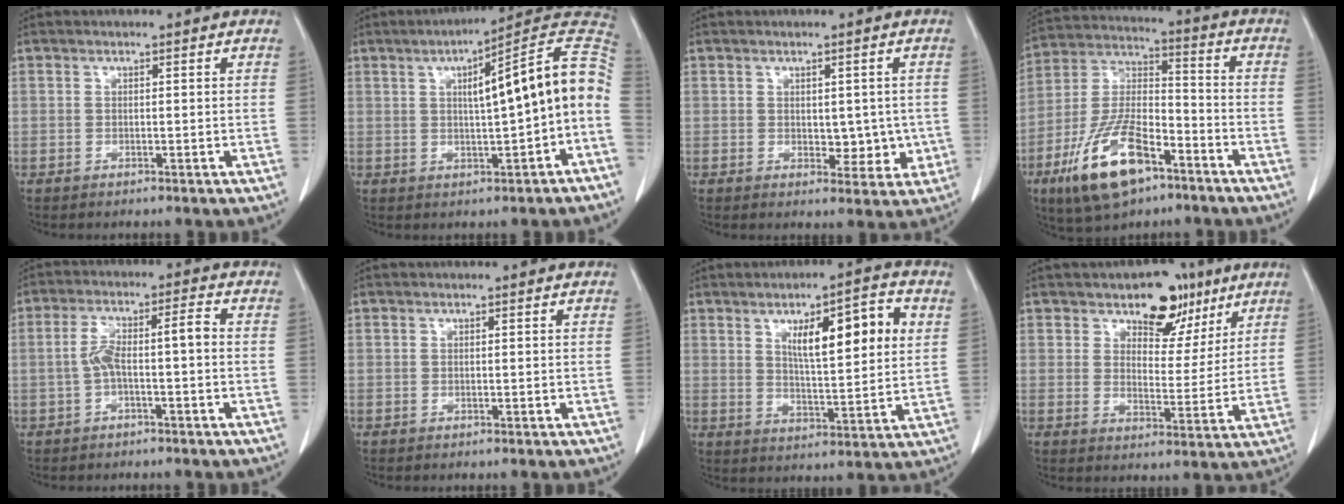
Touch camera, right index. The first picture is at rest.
{"total": 14.1, "force": [0.4, 1.0, 14.1], "torque": [-0.187, 0.039, 0.002]}
{"total": 4.5, "force": [-0.1, 2.8, 3.5], "torque": [-0.033, -0.002, 0.008]}
{"total": 15.7, "force": [-8.6, 5.9, 11.7], "torque": [-0.241, -0.002, -0.151]}
{"total": 5.9, "force": [-0.8, 1.2, 5.7], "torque": [-0.114, 0.034, -0.011]}
{"total": 0.0}
{"total": 11.8, "force": [4.2, 2.3, 10.8], "torque": [-0.166, 0.007, 0.067]}
{"total": 8.6, "force": [5.6, 4.9, 4.2], "torque": [-0.048, 0.005, 0.085]}